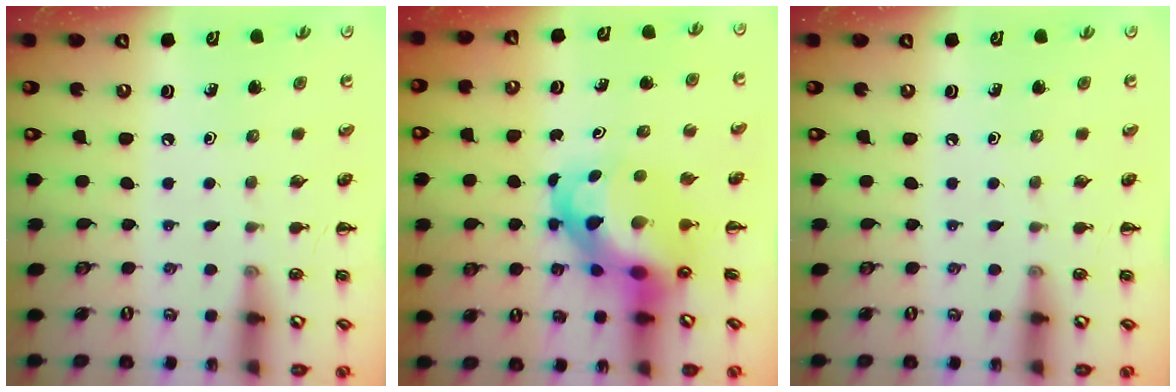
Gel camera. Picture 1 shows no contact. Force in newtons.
{"total": 8.2, "press": 7.9, "slide": 2.3}
{"total": 0.0}